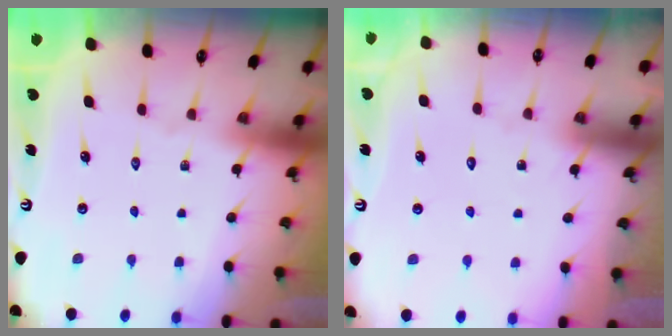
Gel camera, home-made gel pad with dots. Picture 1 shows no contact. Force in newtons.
{"total": 4.9, "press": 4.9, "slide": 0.5}